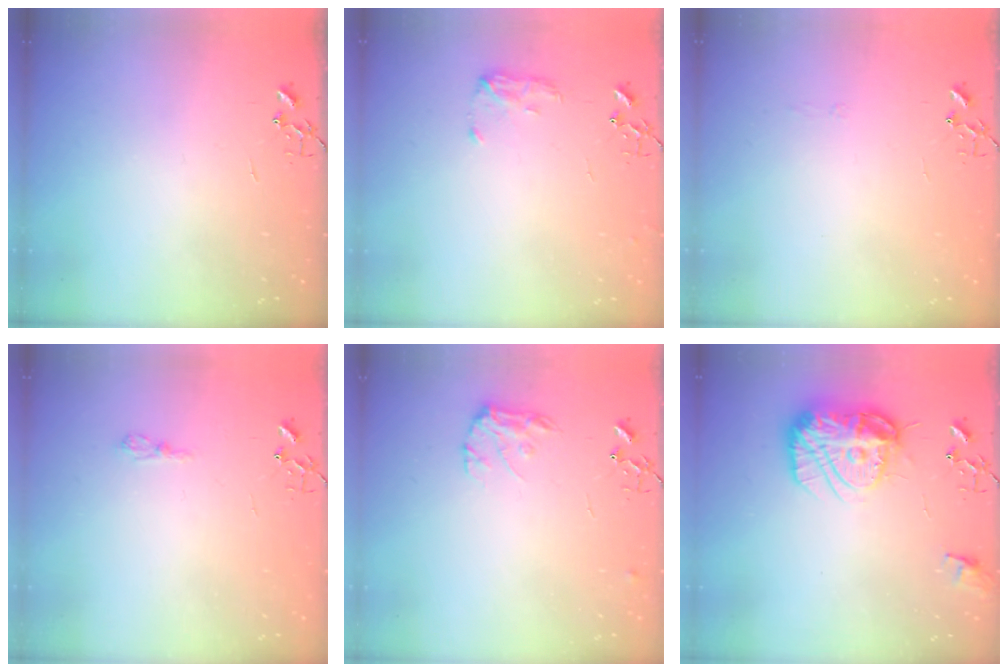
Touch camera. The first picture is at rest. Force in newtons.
{"total": 7.2, "press": 7.2, "slide": 0.4}
{"total": 2.8, "press": 2.8, "slide": 0.5}
{"total": 6.6, "press": 6.5, "slide": 1.2}
{"total": 8.9, "press": 8.9, "slide": 0.2}
{"total": 17.8, "press": 17.8, "slide": 1.7}